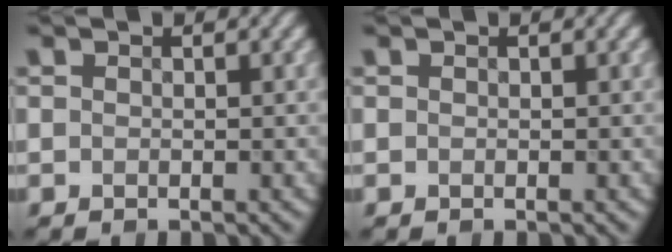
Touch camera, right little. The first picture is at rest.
{"total": 0.0}